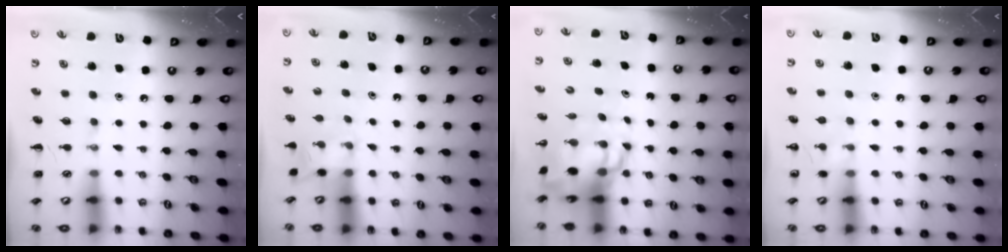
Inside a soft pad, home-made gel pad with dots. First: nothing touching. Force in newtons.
{"total": 2.6, "press": 2.5, "slide": 0.9}
{"total": 9.5, "press": 9.2, "slide": 2.4}
{"total": 4.1, "press": 4.0, "slide": 1.0}